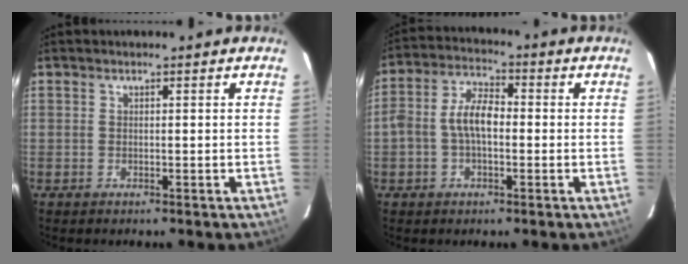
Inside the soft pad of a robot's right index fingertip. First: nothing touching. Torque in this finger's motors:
{"motor_torque": [0.31, -0.10, 0.25, 0.11]}